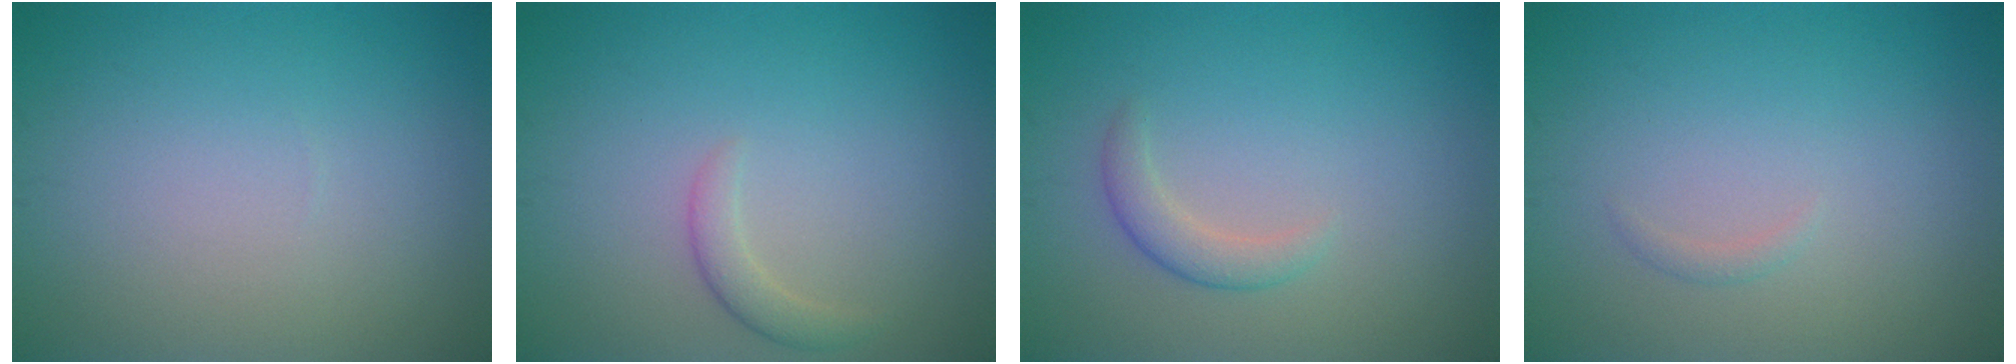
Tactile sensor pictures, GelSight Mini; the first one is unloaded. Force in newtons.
{"total": 1.5, "press": 1.5, "slide": 0.1}
{"total": 1.8, "press": 1.8, "slide": 0.1}
{"total": 0.6, "press": 0.6, "slide": 0.1}